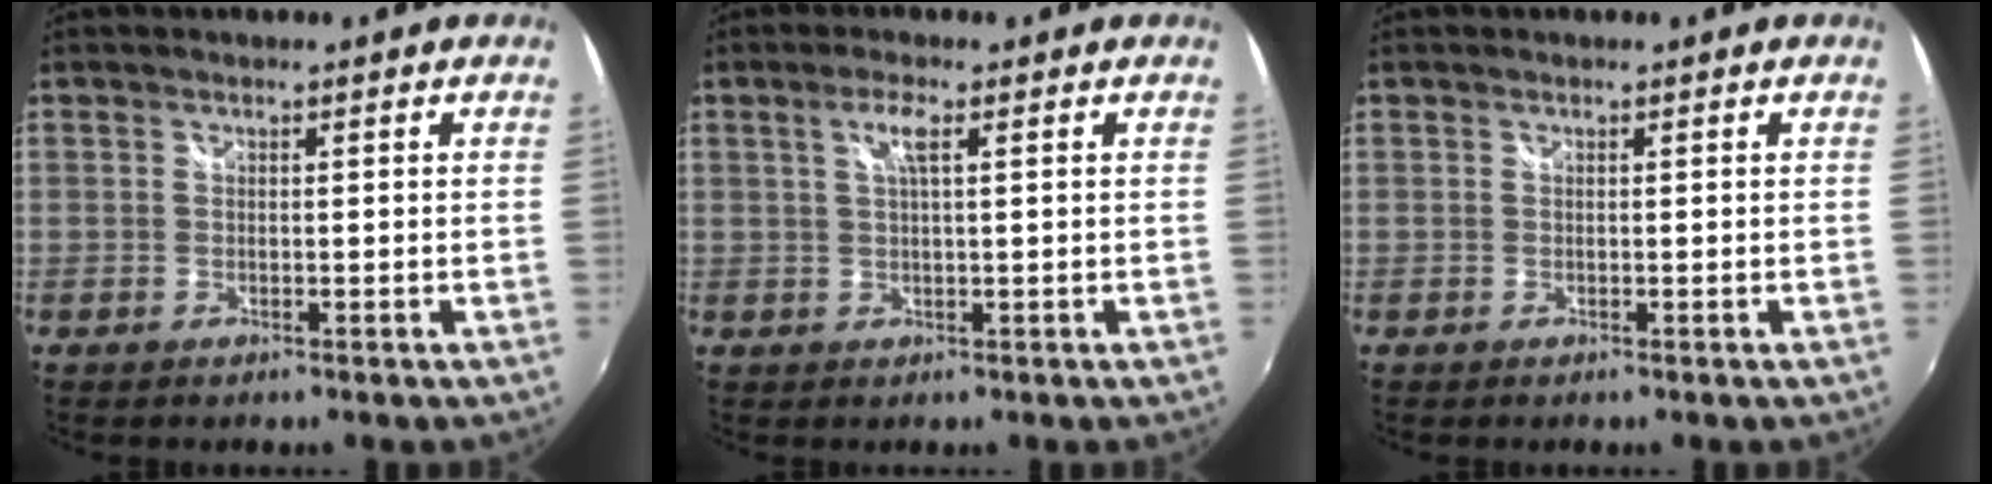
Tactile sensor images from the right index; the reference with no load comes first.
{"total": 3.0, "force": [1.1, 0.1, 2.8], "torque": [-0.054, 0.005, 0.021]}
{"total": 0.0}